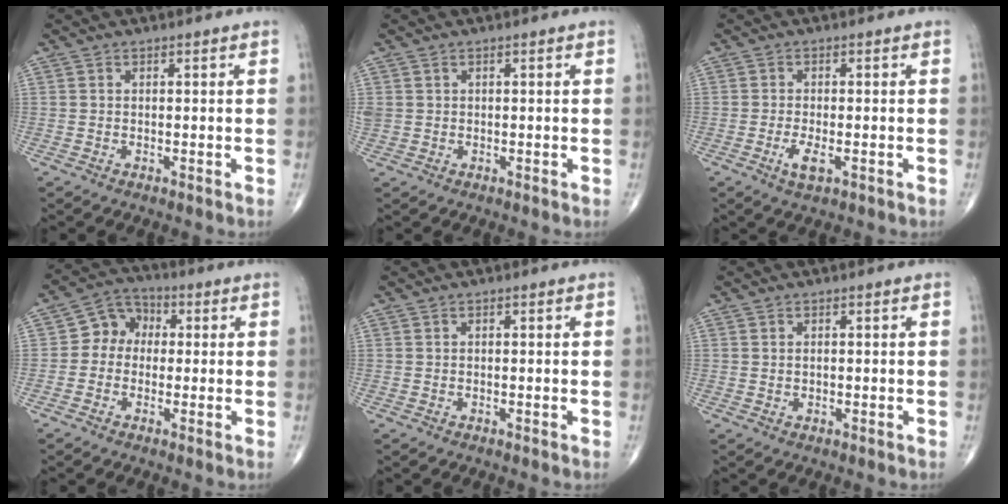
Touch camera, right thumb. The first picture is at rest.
{"total": 1.6, "force": [0.5, 1.4, 0.6], "torque": [-0.011, 0.002, 0.012]}
{"total": 3.5, "force": [-1.3, 1.2, 3.0], "torque": [-0.060, -0.005, -0.023]}
{"total": 6.9, "force": [0.1, 5.8, 3.7], "torque": [-0.034, 0.024, -0.014]}
{"total": 0.0}
{"total": 0.5, "force": [0.0, 0.3, 0.4], "torque": [-0.008, -0.002, 0.002]}